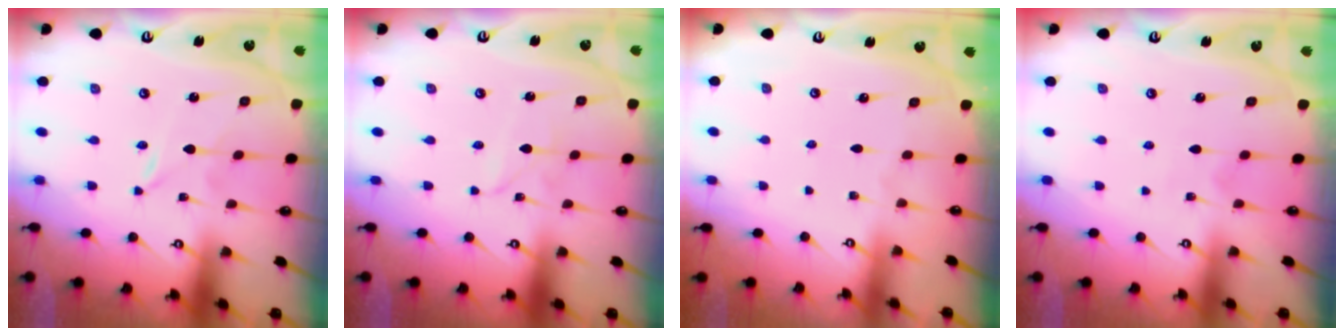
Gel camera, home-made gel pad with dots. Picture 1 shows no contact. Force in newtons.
{"total": 1.8, "press": 1.8, "slide": 0.1}
{"total": 0.0}
{"total": 2.7, "press": 2.7, "slide": 0.4}